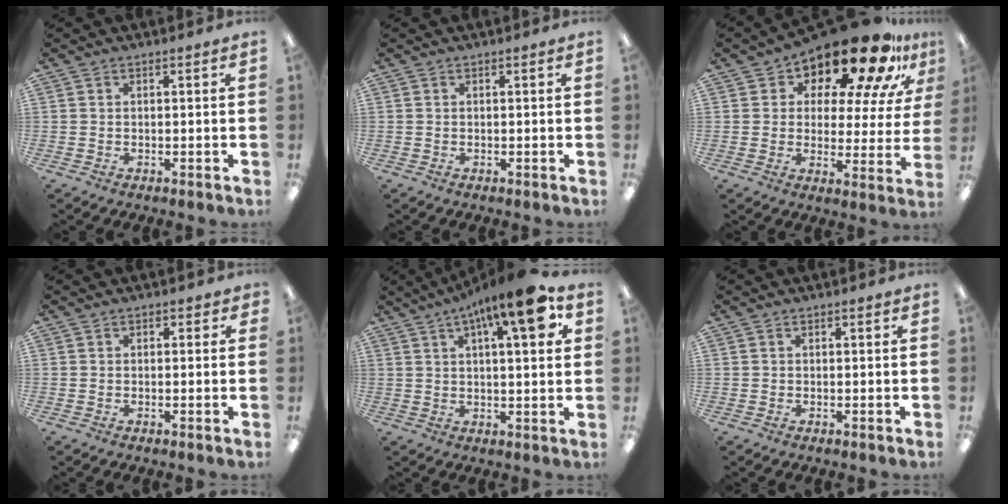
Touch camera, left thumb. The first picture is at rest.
{"total": 0.0}
{"total": 17.9, "force": [14.2, 5.9, 9.2], "torque": [-0.152, -0.113, 0.238]}
{"total": 1.0, "force": [0.1, 0.9, 0.5], "torque": [-0.001, 0.001, -0.001]}
{"total": 14.4, "force": [7.0, 3.6, 12.0], "torque": [-0.180, -0.026, 0.106]}
{"total": 0.0}